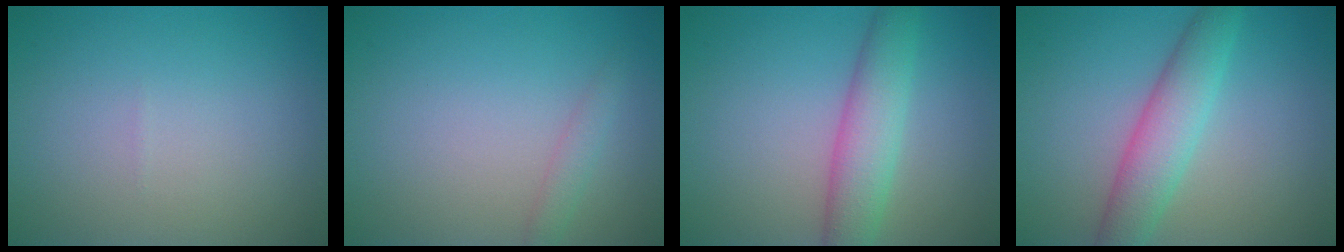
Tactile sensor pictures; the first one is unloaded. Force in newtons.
{"total": 1.2, "press": 1.2, "slide": 0.2}
{"total": 4.4, "press": 4.4, "slide": 0.1}
{"total": 4.4, "press": 4.4, "slide": 0.2}